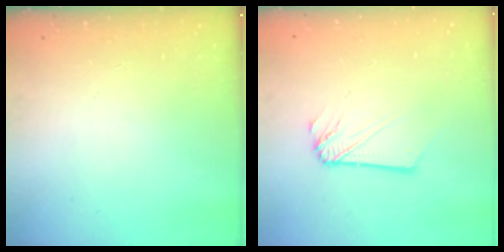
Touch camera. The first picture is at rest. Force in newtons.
{"total": 2.6, "press": 2.6, "slide": 0.3}